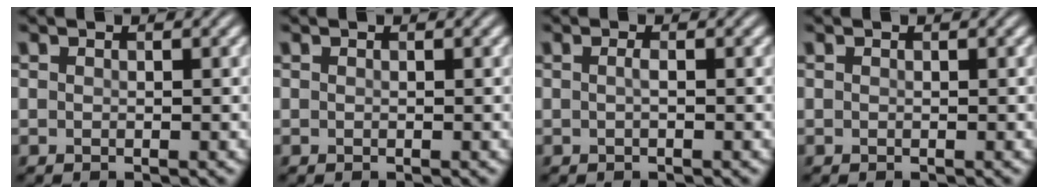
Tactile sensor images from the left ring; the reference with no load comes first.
{"total": 0.0}
{"total": 0.6, "force": [0.0, 0.1, 0.6], "torque": [-0.014, 0.000, -0.001]}
{"total": 0.0}